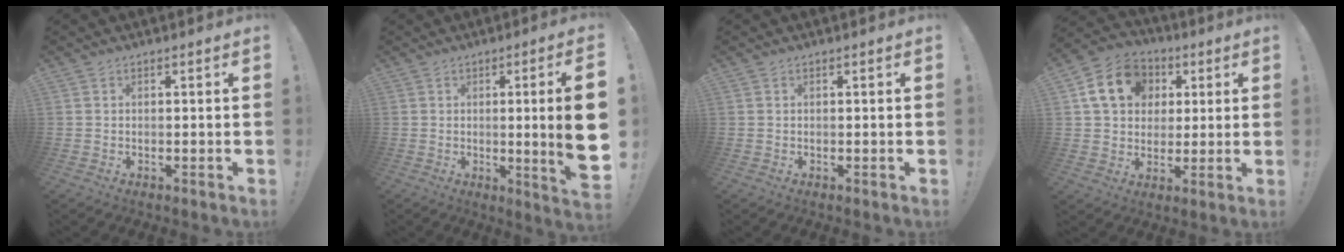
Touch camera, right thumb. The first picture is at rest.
{"total": 11.5, "force": [0.0, -0.3, 11.5], "torque": [-0.164, -0.015, -0.004]}
{"total": 0.0}
{"total": 15.5, "force": [5.1, 12.4, 7.8], "torque": [-0.106, -0.006, 0.104]}